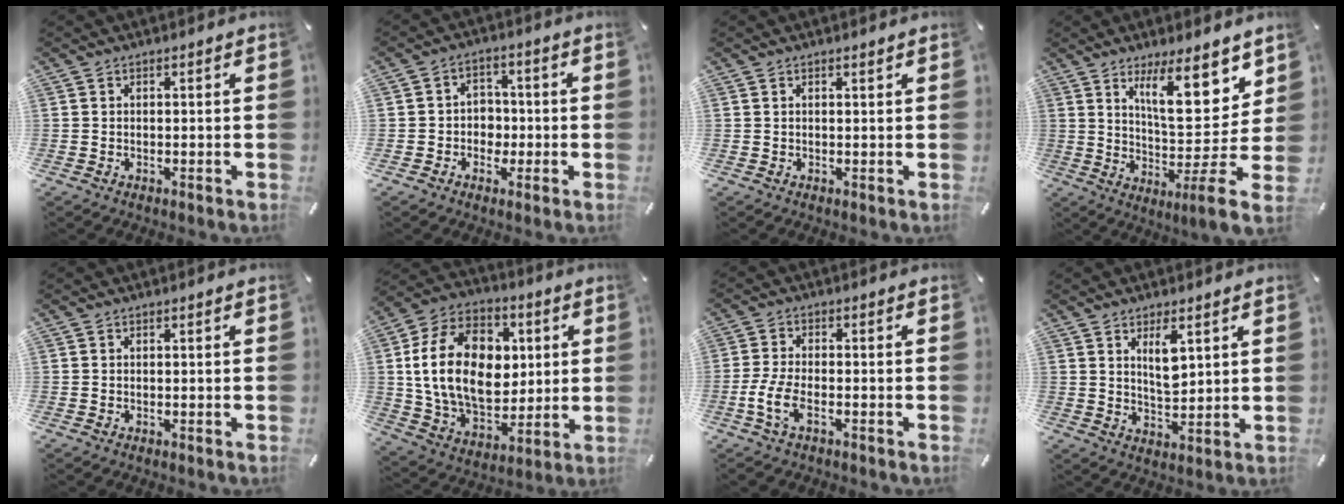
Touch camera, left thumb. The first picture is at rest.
{"total": 5.2, "force": [-1.1, 4.9, 1.5], "torque": [-0.019, 0.011, -0.023]}
{"total": 0.7, "force": [0.5, 0.2, 0.4], "torque": [-0.008, -0.001, 0.009]}
{"total": 17.4, "force": [6.9, 3.2, 15.7], "torque": [-0.241, -0.063, 0.102]}
{"total": 0.0}
{"total": 21.7, "force": [2.0, 16.0, 14.6], "torque": [-0.282, 0.002, 0.036]}
{"total": 6.6, "force": [-2.7, 3.0, 5.2], "torque": [-0.121, -0.005, -0.052]}
{"total": 6.3, "force": [3.1, 2.6, 4.8], "torque": [-0.080, -0.013, 0.051]}